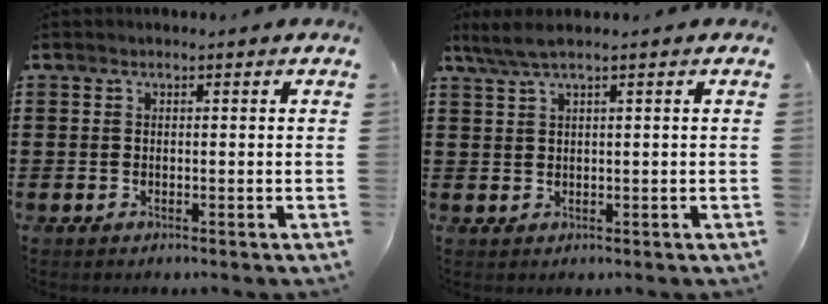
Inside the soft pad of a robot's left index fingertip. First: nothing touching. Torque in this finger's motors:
{"motor_torque": [0.55, -0.26, 0.07, 0.02]}